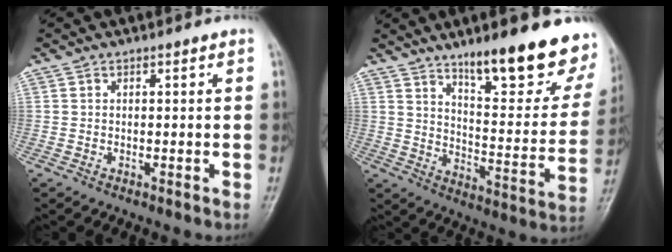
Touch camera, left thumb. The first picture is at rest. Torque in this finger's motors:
{"motor_torque": [1.02, 1.04, -0.10, -0.68, 0.07]}